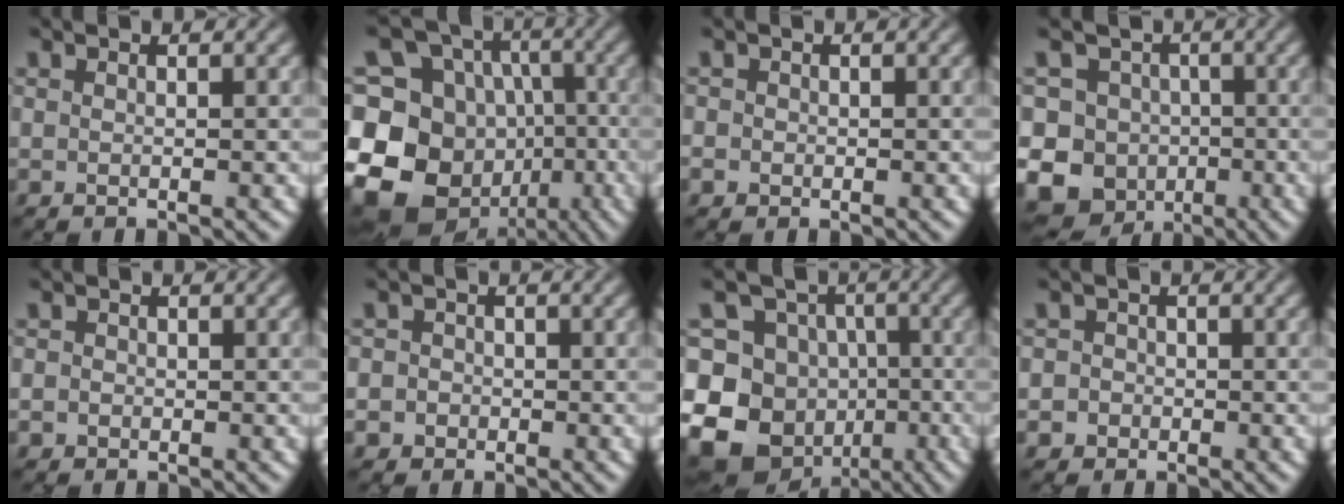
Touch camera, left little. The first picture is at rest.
{"total": 15.7, "force": [-5.0, 13.3, 6.6], "torque": [-0.172, -0.008, -0.091]}
{"total": 0.9, "force": [-0.2, 0.9, 0.2], "torque": [0.006, -0.005, -0.004]}
{"total": 12.7, "force": [-3.5, 11.5, 4.2], "torque": [-0.086, -0.007, -0.084]}
{"total": 1.0, "force": [-0.1, 0.9, 0.2], "torque": [0.006, -0.004, -0.006]}
{"total": 2.9, "force": [-0.5, 2.8, 0.8], "torque": [0.015, 0.014, -0.037]}
{"total": 16.2, "force": [-5.5, 14.4, 5.1], "torque": [-0.134, -0.017, -0.098]}
{"total": 2.4, "force": [-0.4, 2.3, 0.5], "torque": [0.018, 0.014, -0.030]}